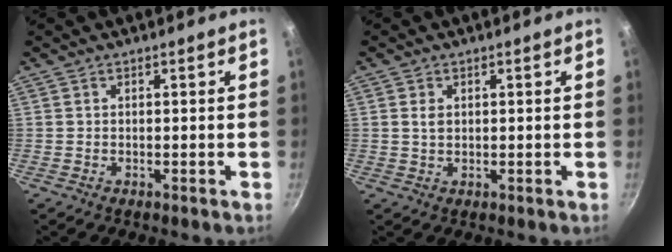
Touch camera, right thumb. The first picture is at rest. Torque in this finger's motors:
{"motor_torque": [-0.08, 0.07, -0.18, -0.18, -0.04]}